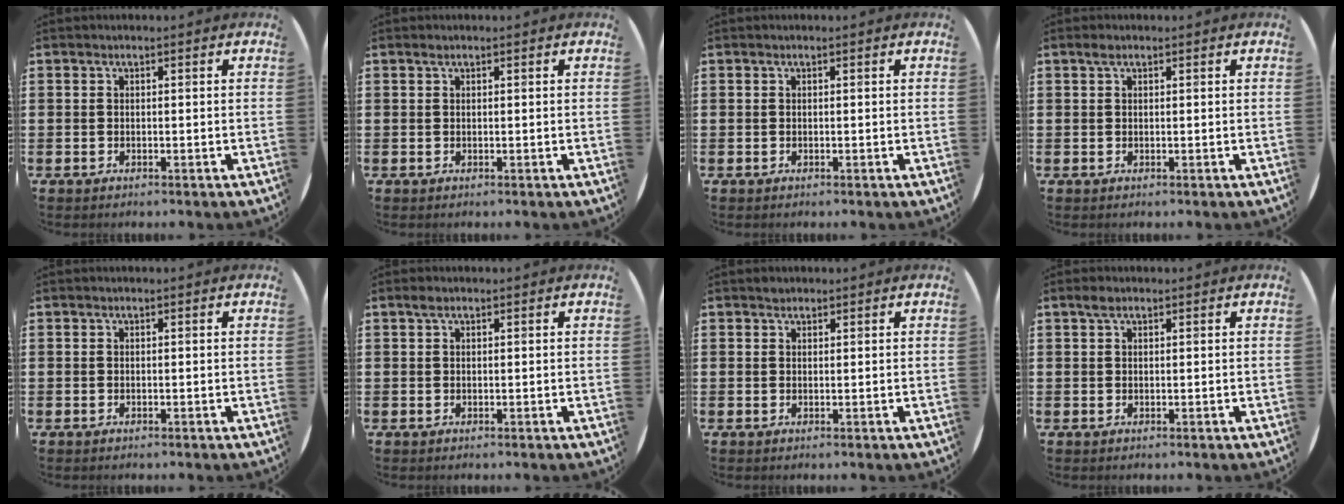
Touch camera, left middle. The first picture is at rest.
{"total": 0.0}
{"total": 0.0}
{"total": 0.7, "force": [0.4, 0.4, 0.5], "torque": [-0.010, 0.004, 0.008]}
{"total": 0.0}
{"total": 0.9, "force": [0.5, 0.5, 0.5], "torque": [-0.002, 0.002, 0.008]}
{"total": 0.7, "force": [0.6, 0.4, 0.0], "torque": [0.008, -0.001, 0.011]}
{"total": 1.3, "force": [0.9, 0.7, 0.7], "torque": [-0.007, 0.003, 0.013]}